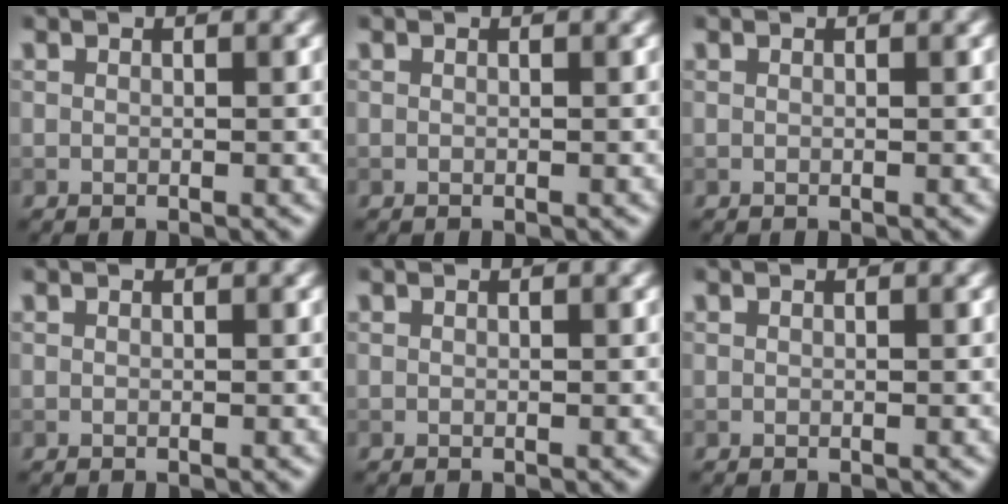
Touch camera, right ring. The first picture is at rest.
{"total": 0.0}
{"total": 0.0}
{"total": 0.0}
{"total": 0.0}
{"total": 0.0}